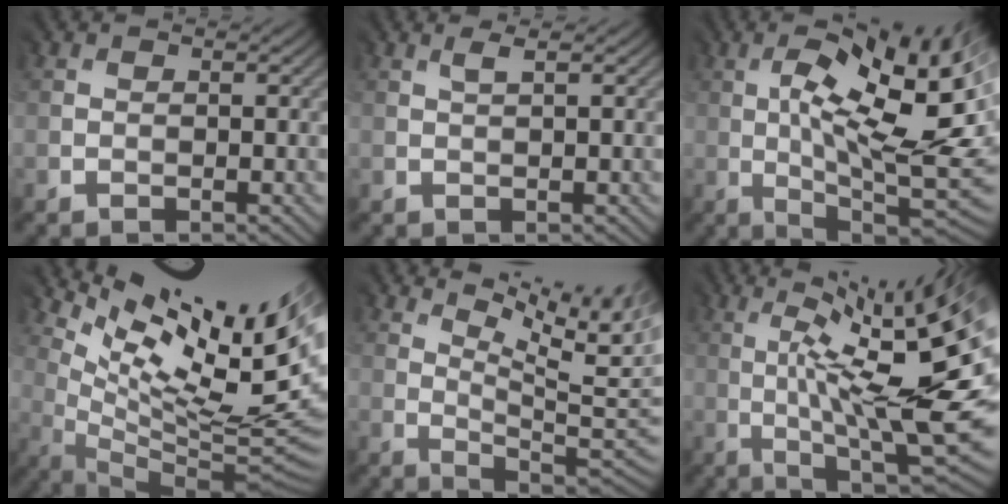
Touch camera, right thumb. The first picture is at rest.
{"total": 0.8, "force": [0.4, -0.1, 0.7], "torque": [-0.010, 0.001, 0.014]}
{"total": 16.6, "force": [1.7, 5.8, 15.4], "torque": [-0.221, 0.013, 0.027]}
{"total": 16.8, "force": [7.9, 5.1, 13.9], "torque": [-0.196, 0.010, 0.142]}
{"total": 11.0, "force": [5.1, 3.1, 9.3], "torque": [-0.141, 0.010, 0.085]}
{"total": 15.4, "force": [0.1, 2.3, 15.3], "torque": [-0.232, 0.007, 0.036]}